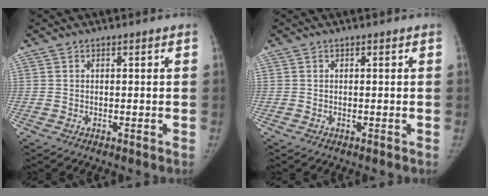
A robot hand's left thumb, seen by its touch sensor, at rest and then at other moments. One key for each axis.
{"total": 0.0}